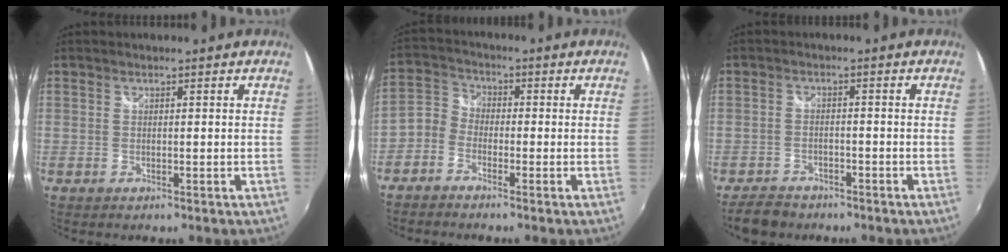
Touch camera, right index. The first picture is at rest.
{"total": 4.2, "force": [-2.5, 3.0, 1.4], "torque": [-0.035, 0.015, -0.064]}
{"total": 6.2, "force": [-5.1, 3.0, 1.9], "torque": [-0.061, 0.001, -0.080]}